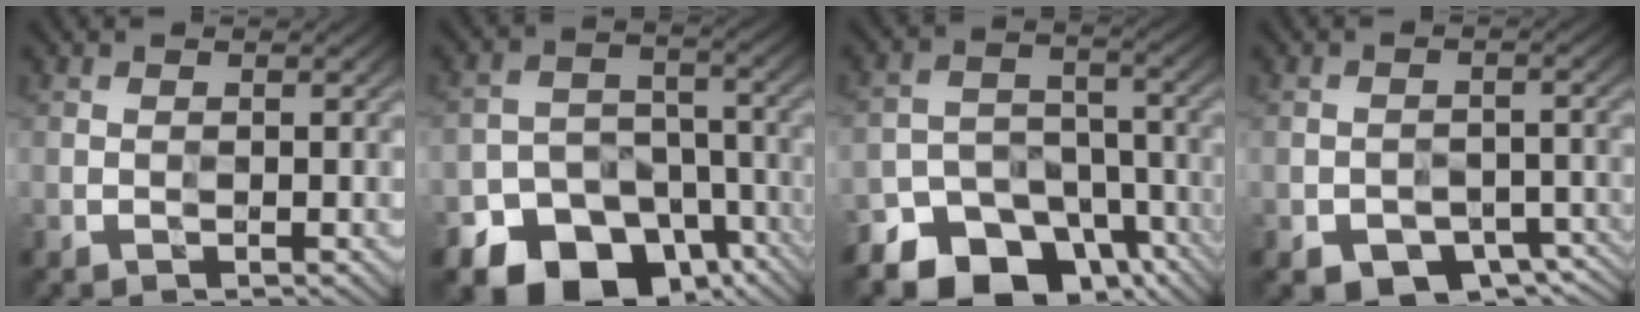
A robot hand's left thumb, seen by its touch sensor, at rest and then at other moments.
{"total": 14.8, "force": [-10.2, 9.7, 4.7], "torque": [-0.093, -0.032, -0.155]}
{"total": 13.6, "force": [-10.4, 8.1, 3.5], "torque": [-0.076, -0.015, -0.157]}
{"total": 5.8, "force": [-4.4, 3.5, 1.4], "torque": [-0.004, -0.003, -0.052]}